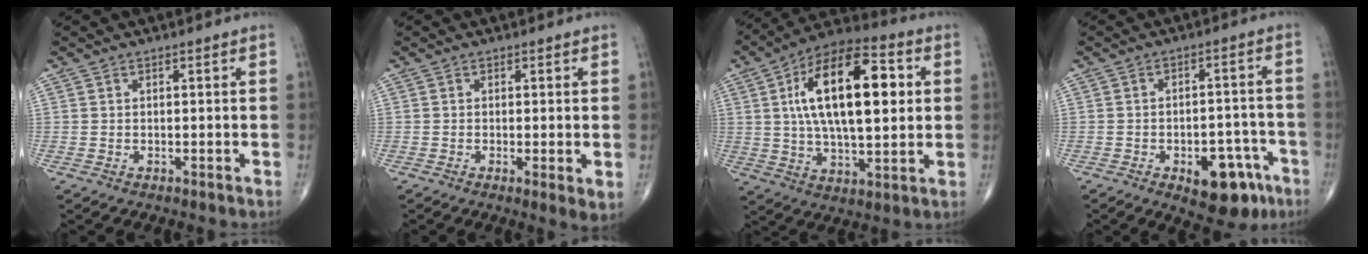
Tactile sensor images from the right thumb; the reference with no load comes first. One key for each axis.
{"total": 3.0, "fx": -0.3, "fy": 0.7, "fz": 3.0, "tx": -0.054, "ty": -0.013, "tz": -0.010}
{"total": 21.9, "fx": 4.3, "fy": 9.8, "fz": 19.1, "tx": -0.306, "ty": 0.011, "tz": 0.064}
{"total": 11.6, "fx": -5.7, "fy": 6.1, "fz": 8.0, "tx": -0.074, "ty": 0.039, "tz": -0.068}